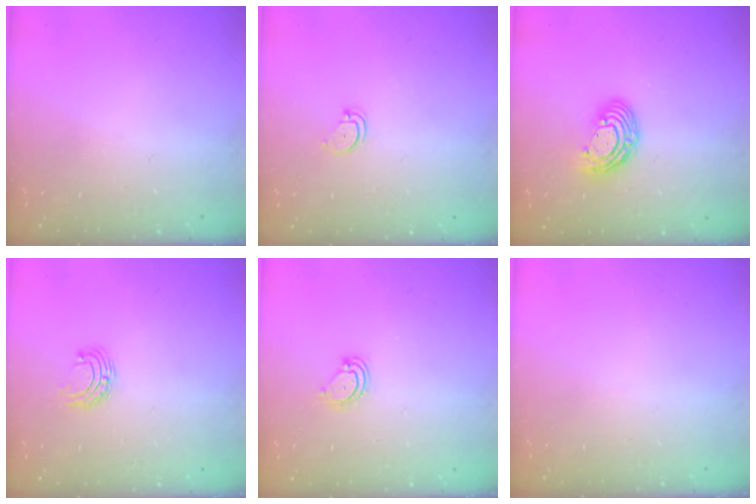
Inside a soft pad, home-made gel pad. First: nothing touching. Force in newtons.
{"total": 2.3, "press": 2.3, "slide": 0.2}
{"total": 9.9, "press": 9.9, "slide": 0.8}
{"total": 5.2, "press": 5.2, "slide": 0.5}
{"total": 5.3, "press": 5.3, "slide": 0.4}
{"total": 0.0}